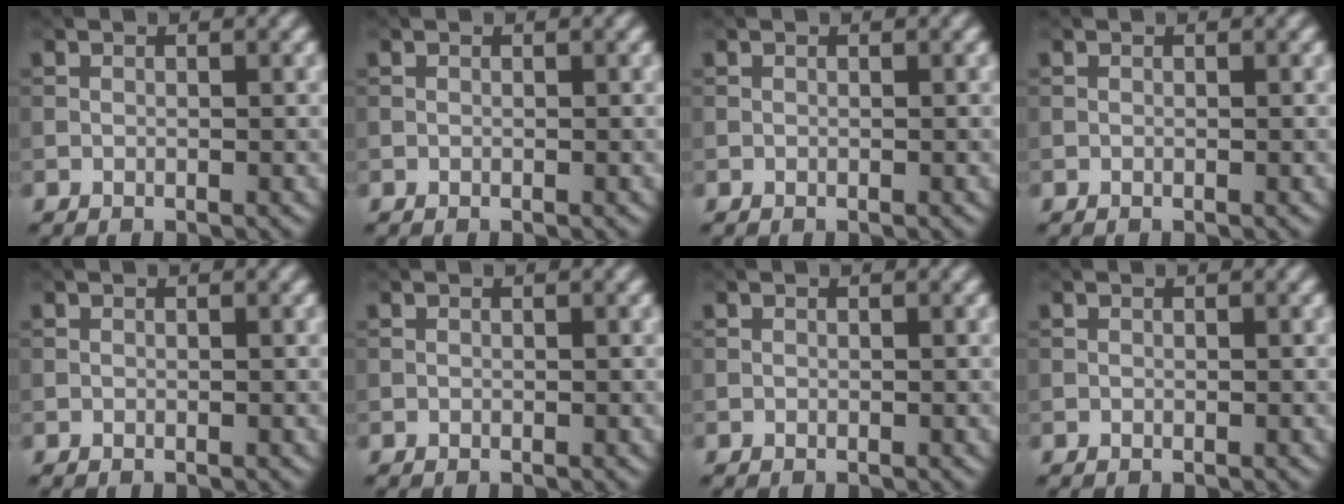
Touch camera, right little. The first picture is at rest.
{"total": 0.0}
{"total": 0.0}
{"total": 0.0}
{"total": 0.0}
{"total": 0.0}
{"total": 0.0}
{"total": 0.0}